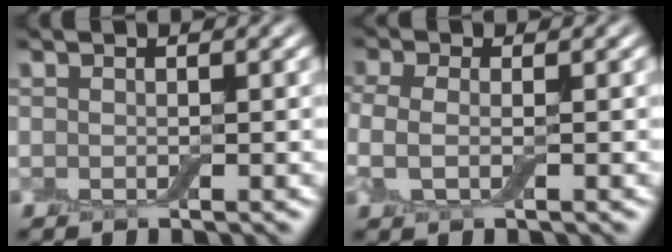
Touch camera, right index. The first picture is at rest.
{"total": 2.5, "force": [-0.1, 1.3, 2.2], "torque": [-0.055, 0.000, -0.010]}